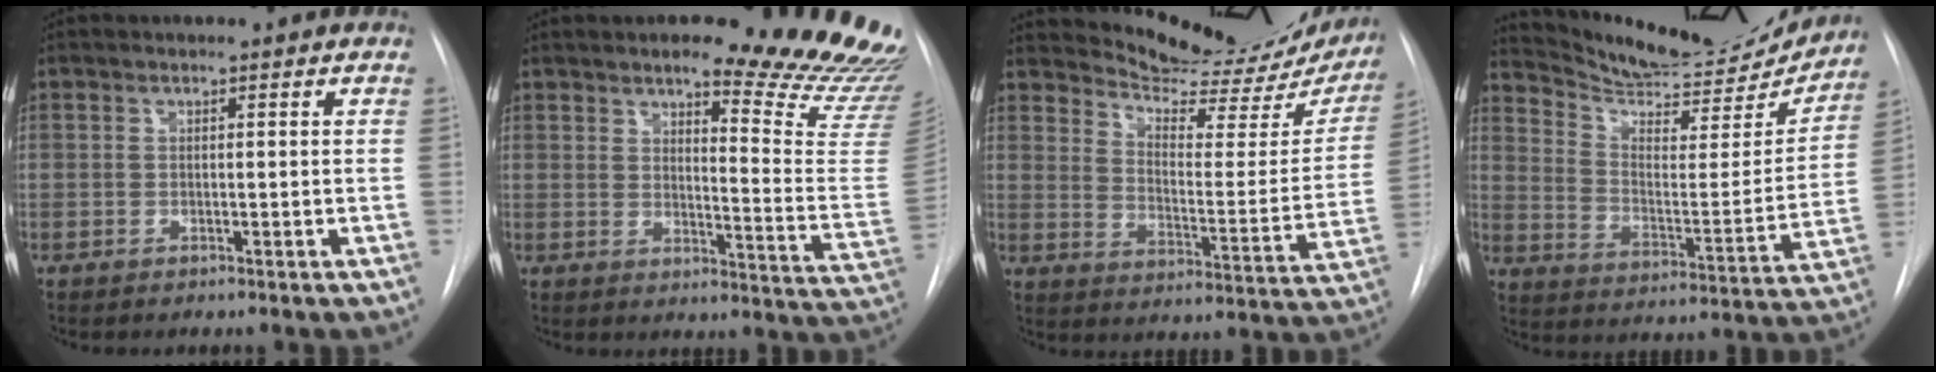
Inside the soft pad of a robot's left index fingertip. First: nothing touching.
{"total": 18.7, "force": [16.4, 1.5, 8.9], "torque": [-0.097, -0.116, 0.180]}
{"total": 21.8, "force": [20.6, 3.7, 6.4], "torque": [-0.086, -0.080, 0.258]}
{"total": 21.6, "force": [20.5, 3.9, 5.8], "torque": [-0.093, -0.050, 0.287]}